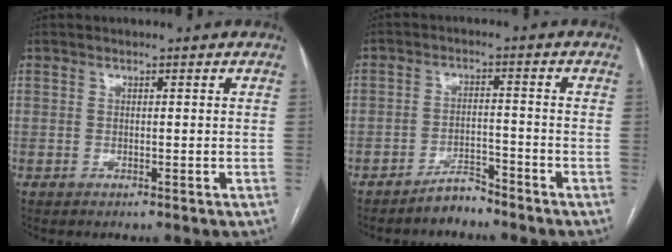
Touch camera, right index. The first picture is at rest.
{"total": 3.6, "force": [-3.4, 1.0, 0.8], "torque": [-0.011, -0.001, -0.058]}